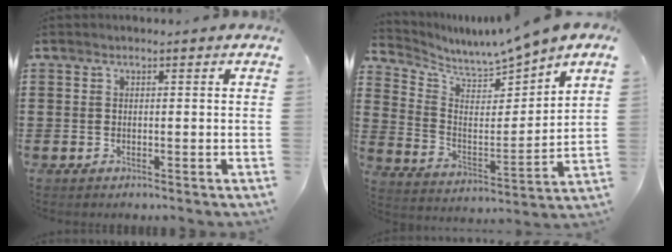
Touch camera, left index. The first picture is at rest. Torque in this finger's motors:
{"motor_torque": [1.09, -1.04, 0.30, 0.10]}